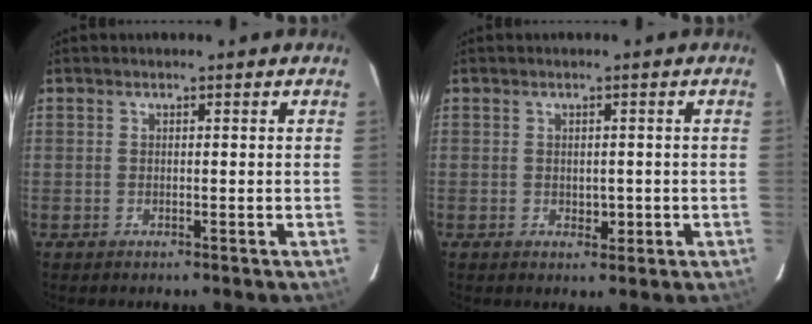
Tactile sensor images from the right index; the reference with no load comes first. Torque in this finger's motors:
{"motor_torque": [-0.08, 0.05, -0.03, 0.00]}